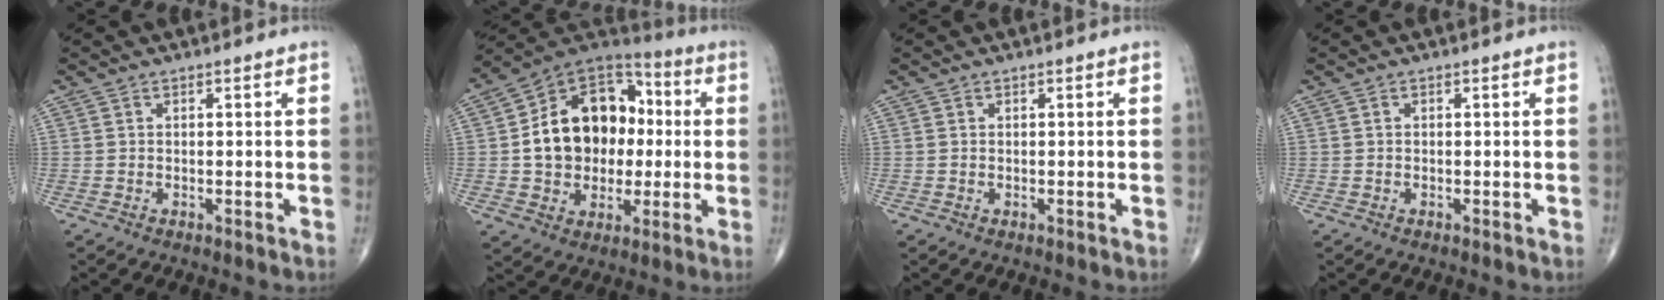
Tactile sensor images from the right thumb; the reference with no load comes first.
{"total": 19.4, "force": [0.6, 14.7, 12.7], "torque": [-0.163, 0.033, 0.010]}
{"total": 0.0}
{"total": 0.0}